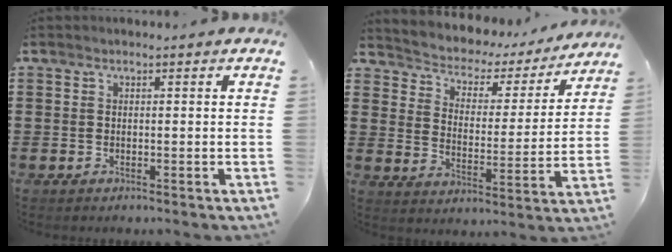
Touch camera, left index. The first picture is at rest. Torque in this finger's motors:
{"motor_torque": [1.10, -1.04, 0.43, 0.09]}